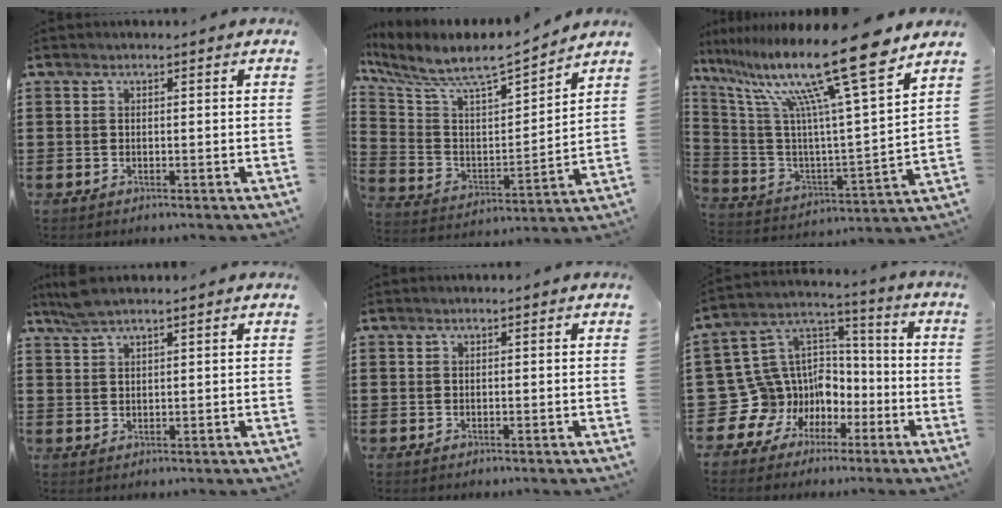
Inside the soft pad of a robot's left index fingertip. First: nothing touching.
{"total": 6.5, "force": [5.6, 1.1, 3.2], "torque": [-0.092, -0.051, 0.086]}
{"total": 19.0, "force": [13.7, 1.3, 13.2], "torque": [-0.266, -0.084, 0.214]}
{"total": 3.1, "force": [2.5, 0.4, 1.8], "torque": [-0.040, 0.003, 0.046]}
{"total": 0.0}
{"total": 12.4, "force": [-4.9, 11.2, 2.2], "torque": [-0.102, -0.008, -0.064]}